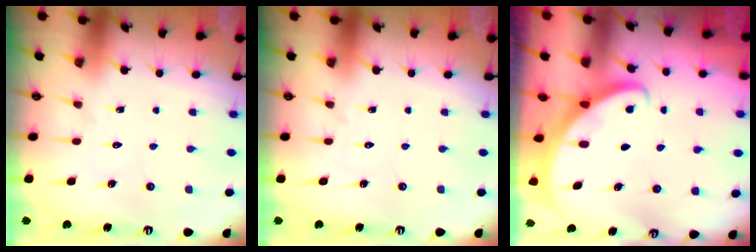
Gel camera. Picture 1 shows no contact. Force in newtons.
{"total": 0.0}
{"total": 2.9, "press": 2.9, "slide": 0.2}